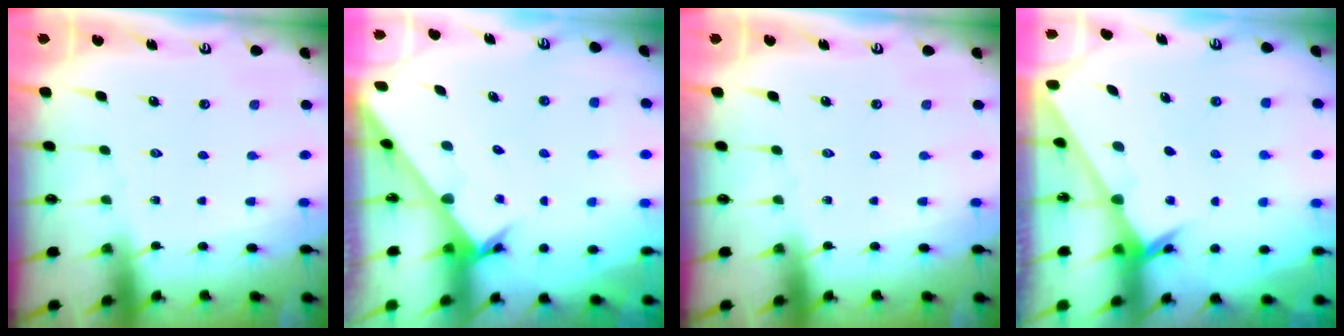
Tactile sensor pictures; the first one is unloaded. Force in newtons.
{"total": 2.2, "press": 2.2, "slide": 0.2}
{"total": 0.0}
{"total": 2.3, "press": 2.3, "slide": 0.2}